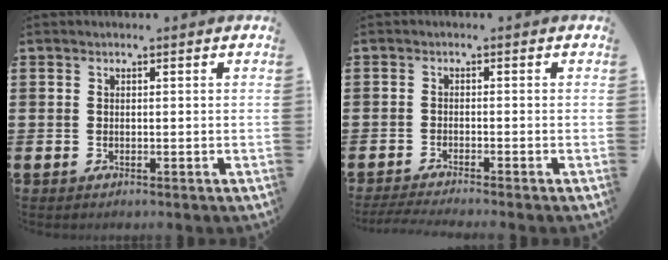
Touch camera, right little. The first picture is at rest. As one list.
[{"total": 1.6, "force": [-1.4, -0.1, 0.8], "torque": [-0.012, 0.000, -0.027]}]